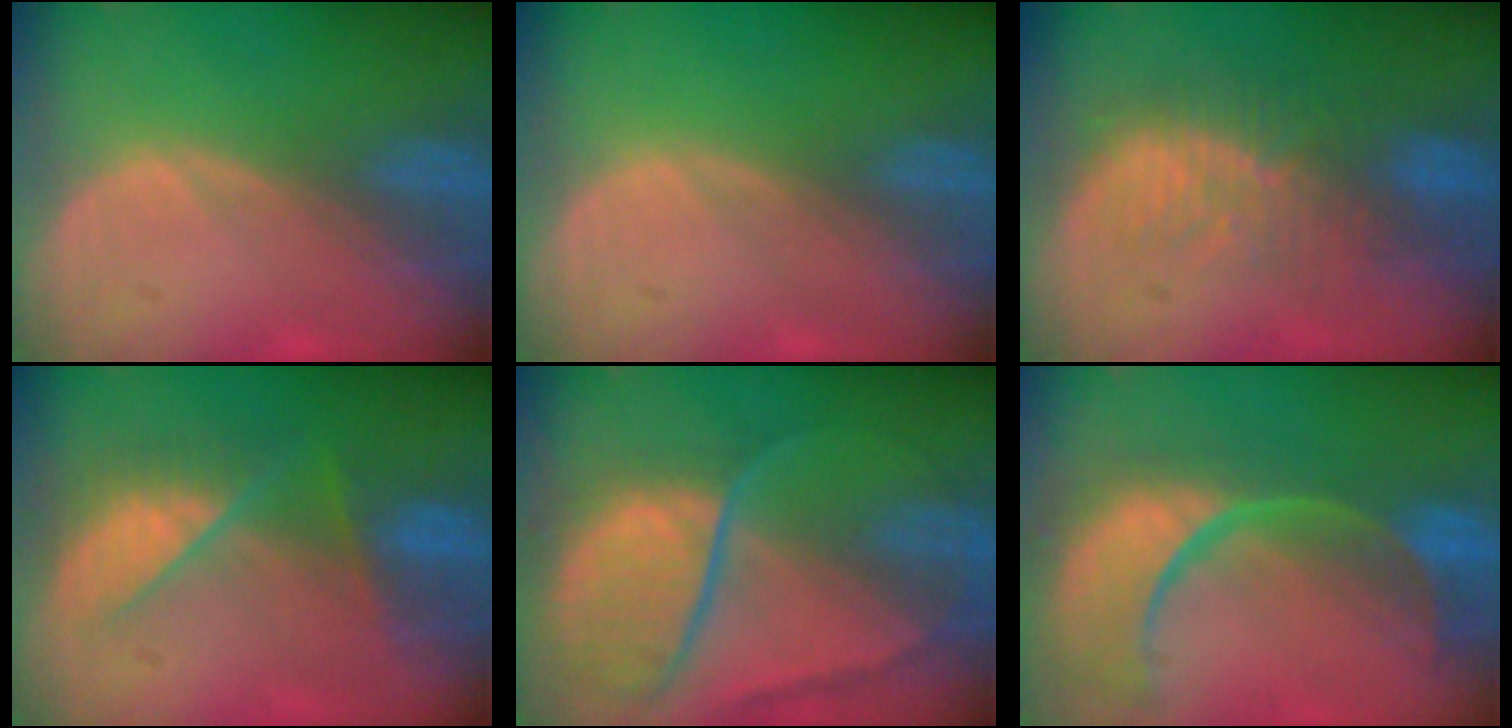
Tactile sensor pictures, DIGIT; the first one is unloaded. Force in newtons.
{"total": 0.0}
{"total": 10.0, "press": 8.5, "slide": 5.2}
{"total": 7.1, "press": 7.0, "slide": 1.4}
{"total": 10.7, "press": 8.9, "slide": 5.9}
{"total": 14.3, "press": 11.4, "slide": 8.7}